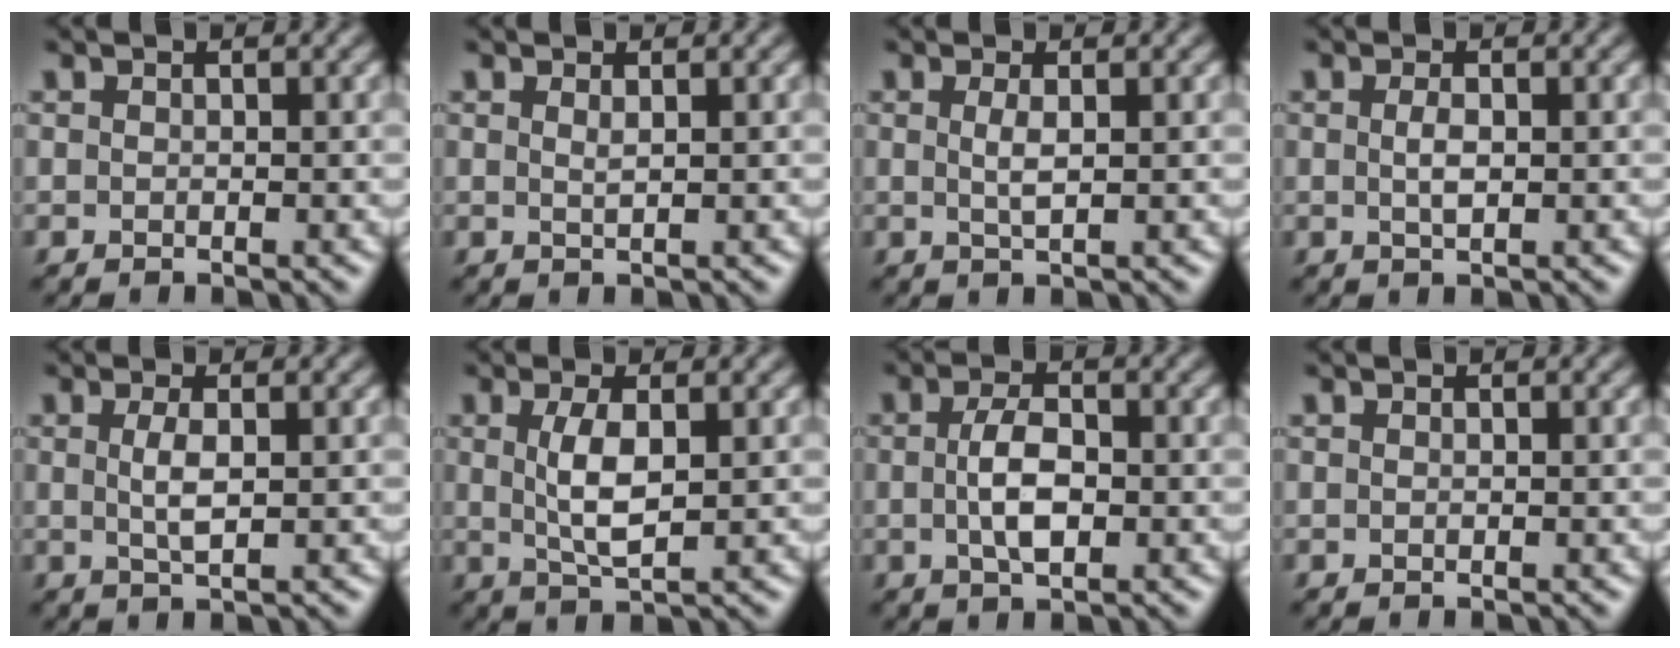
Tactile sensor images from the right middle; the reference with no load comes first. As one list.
[{"total": 0.7, "force": [0.4, 0.1, 0.6], "torque": [-0.007, -0.001, 0.005]}, {"total": 1.5, "force": [0.3, 0.3, 1.4], "torque": [-0.027, 0.001, 0.004]}, {"total": 1.4, "force": [0.1, 0.4, 1.3], "torque": [-0.028, 0.000, 0.002]}, {"total": 2.0, "force": [0.3, 0.5, 1.9], "torque": [-0.040, 0.001, 0.007]}, {"total": 3.4, "force": [0.5, 1.0, 3.2], "torque": [-0.070, -0.002, 0.012]}, {"total": 3.5, "force": [-0.2, 1.6, 3.1], "torque": [-0.063, -0.001, -0.004]}, {"total": 0.0}]